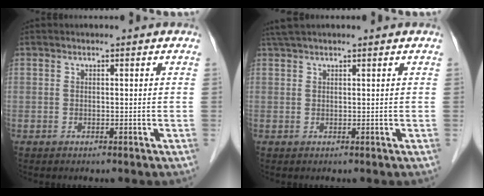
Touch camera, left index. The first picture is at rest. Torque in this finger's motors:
{"motor_torque": [0.33, -0.30, 0.01, 0.01]}